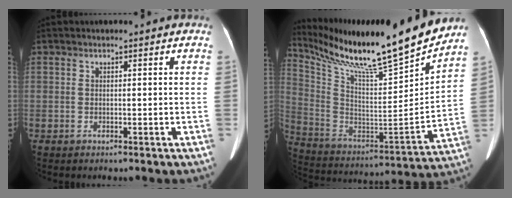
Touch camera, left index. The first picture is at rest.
{"total": 26.9, "force": [23.1, 1.6, 13.7], "torque": [-0.265, -0.054, 0.368]}